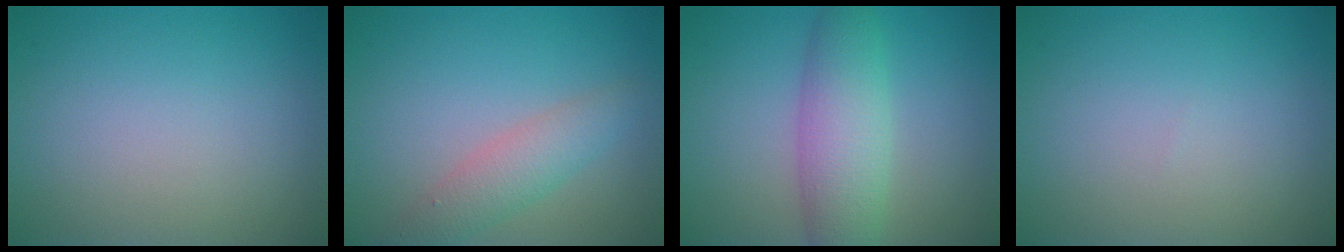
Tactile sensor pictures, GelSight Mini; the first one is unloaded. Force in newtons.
{"total": 3.0, "press": 3.0, "slide": 0.1}
{"total": 5.3, "press": 5.3, "slide": 0.0}
{"total": 0.0}